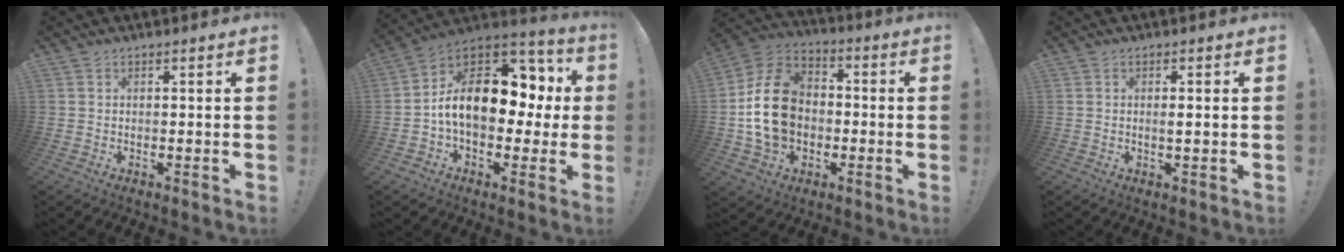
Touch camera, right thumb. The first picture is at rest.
{"total": 18.4, "force": [0.7, 11.8, 14.2], "torque": [-0.214, 0.005, 0.018]}
{"total": 18.4, "force": [-1.1, 14.6, 11.1], "torque": [-0.195, 0.026, -0.013]}
{"total": 2.0, "force": [0.2, 0.2, 2.0], "torque": [-0.031, -0.002, 0.000]}